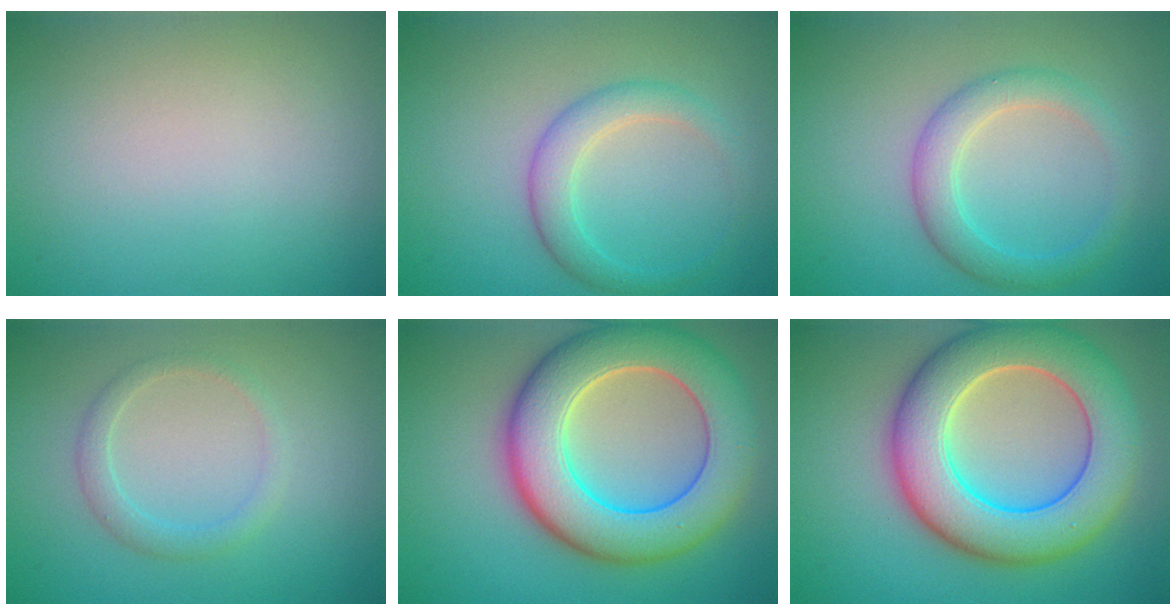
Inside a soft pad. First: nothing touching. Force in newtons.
{"total": 2.9, "press": 2.9, "slide": 0.1}
{"total": 3.4, "press": 3.4, "slide": 0.1}
{"total": 1.9, "press": 1.9, "slide": 0.1}
{"total": 10.4, "press": 10.4, "slide": 0.8}
{"total": 10.4, "press": 10.3, "slide": 0.7}